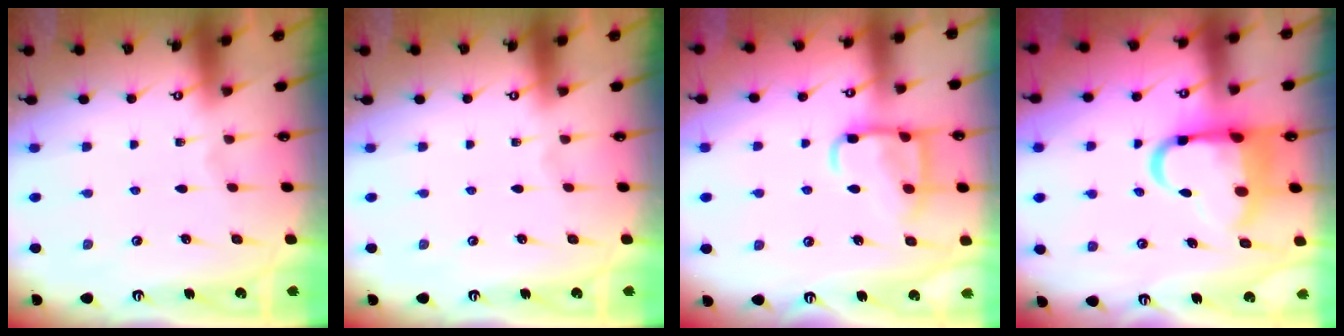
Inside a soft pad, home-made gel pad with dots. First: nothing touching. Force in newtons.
{"total": 0.0}
{"total": 12.3, "press": 12.2, "slide": 1.3}
{"total": 13.2, "press": 12.9, "slide": 2.9}